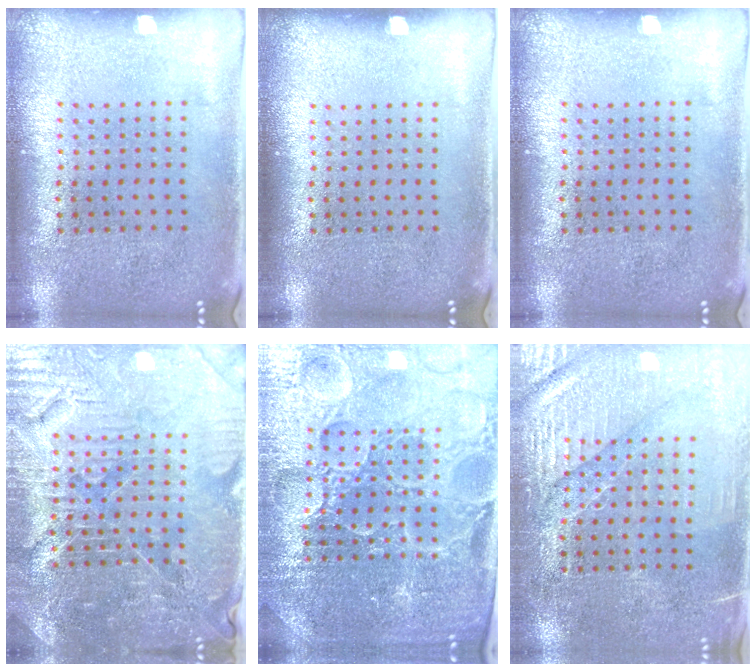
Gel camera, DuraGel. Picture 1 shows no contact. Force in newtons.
{"total": 0.0}
{"total": 0.0}
{"total": 4.6, "press": 4.4, "slide": 1.3}
{"total": 5.5, "press": 5.1, "slide": 2.0}
{"total": 3.2, "press": 3.0, "slide": 1.1}